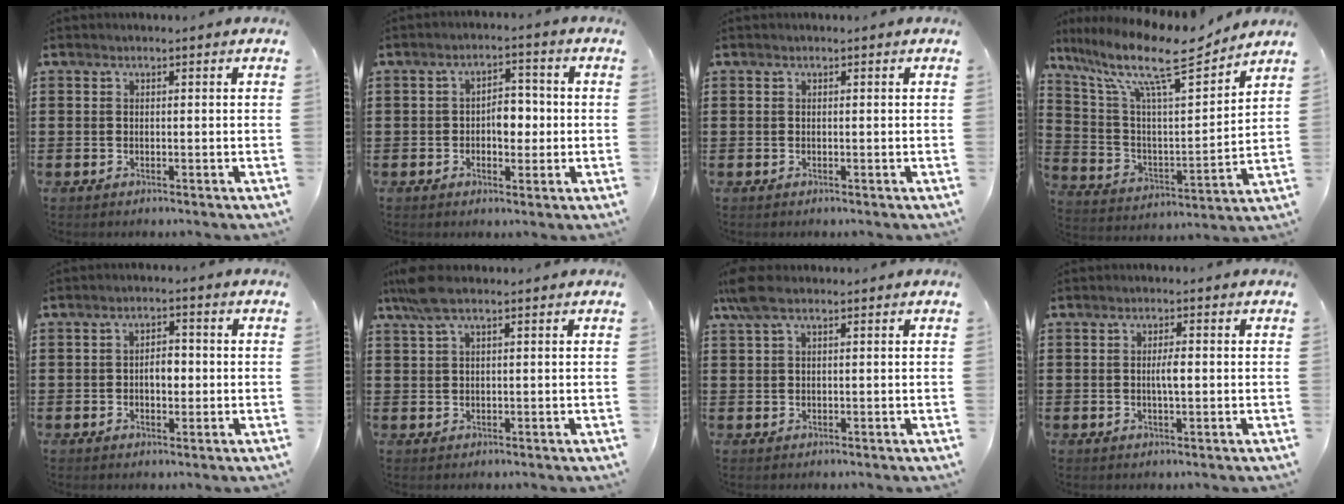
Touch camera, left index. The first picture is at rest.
{"total": 4.6, "force": [-0.4, 2.7, 3.7], "torque": [-0.058, 0.005, -0.015]}
{"total": 0.0}
{"total": 13.9, "force": [10.2, 2.4, 9.1], "torque": [-0.212, -0.052, 0.170]}
{"total": 3.4, "force": [-0.3, 1.8, 2.9], "torque": [-0.049, 0.002, -0.010]}
{"total": 4.2, "force": [2.4, 0.9, 3.3], "torque": [-0.076, 0.001, 0.042]}
{"total": 3.9, "force": [2.1, 1.2, 3.1], "torque": [-0.072, 0.001, 0.036]}
{"total": 2.7, "force": [0.0, 0.6, 2.6], "torque": [-0.049, -0.001, -0.001]}